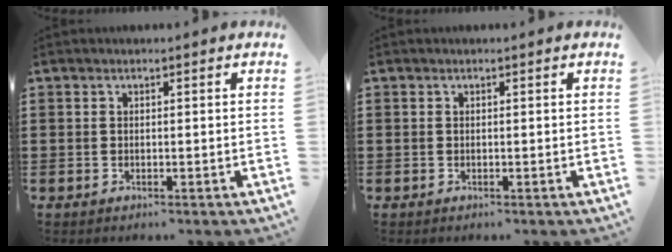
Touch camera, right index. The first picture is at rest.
{"total": 0.0}